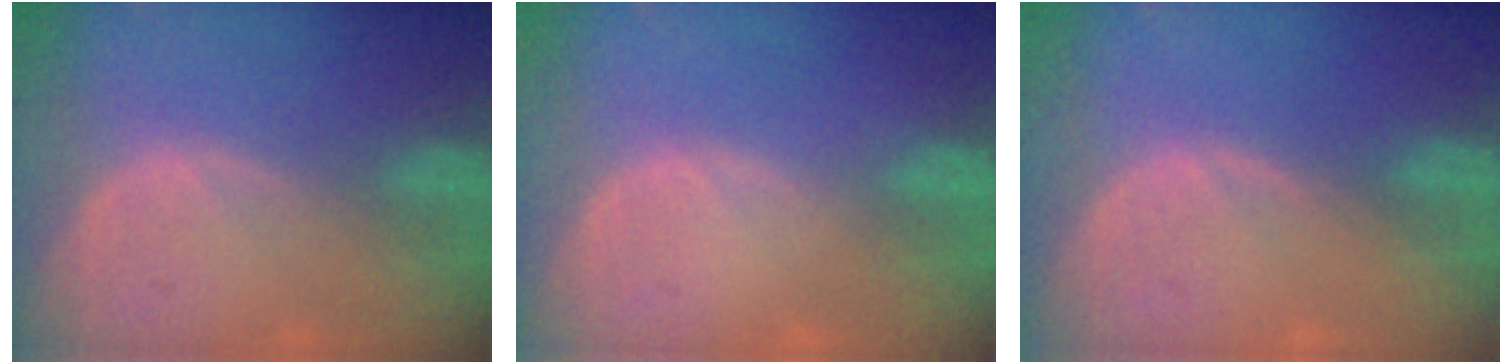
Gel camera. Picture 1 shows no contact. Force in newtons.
{"total": 0.0}
{"total": 0.0}